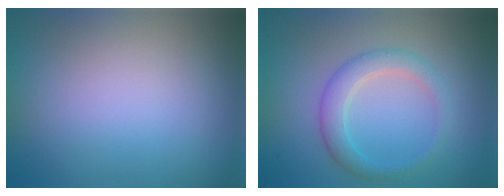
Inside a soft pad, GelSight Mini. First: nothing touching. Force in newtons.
{"total": 3.0, "press": 3.0, "slide": 0.1}